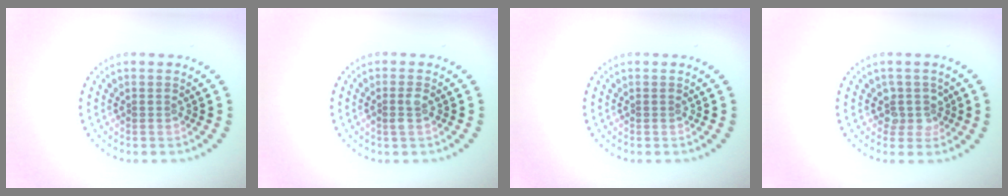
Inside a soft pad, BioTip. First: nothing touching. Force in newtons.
{"total": 1.1, "press": 1.0, "slide": 0.3}
{"total": 0.0}
{"total": 2.1, "press": 1.6, "slide": 1.3}